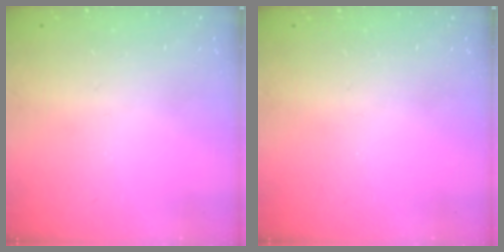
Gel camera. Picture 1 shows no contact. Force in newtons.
{"total": 0.0}